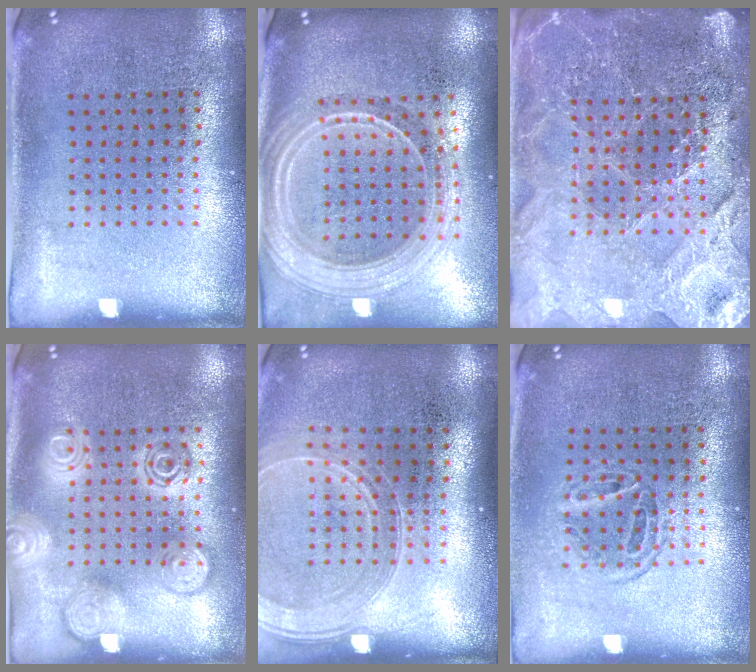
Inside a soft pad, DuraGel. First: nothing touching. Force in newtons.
{"total": 2.5, "press": 2.2, "slide": 1.3}
{"total": 4.3, "press": 4.1, "slide": 1.4}
{"total": 3.0, "press": 3.0, "slide": 0.4}
{"total": 1.6, "press": 1.5, "slide": 0.7}
{"total": 1.2, "press": 1.0, "slide": 0.6}